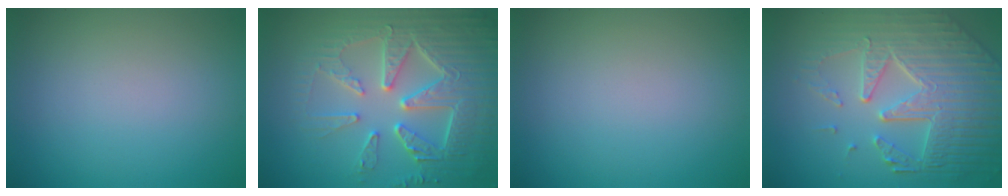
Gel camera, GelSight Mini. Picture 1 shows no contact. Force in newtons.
{"total": 7.5, "press": 6.1, "slide": 4.3}
{"total": 0.0}
{"total": 8.8, "press": 6.0, "slide": 6.4}